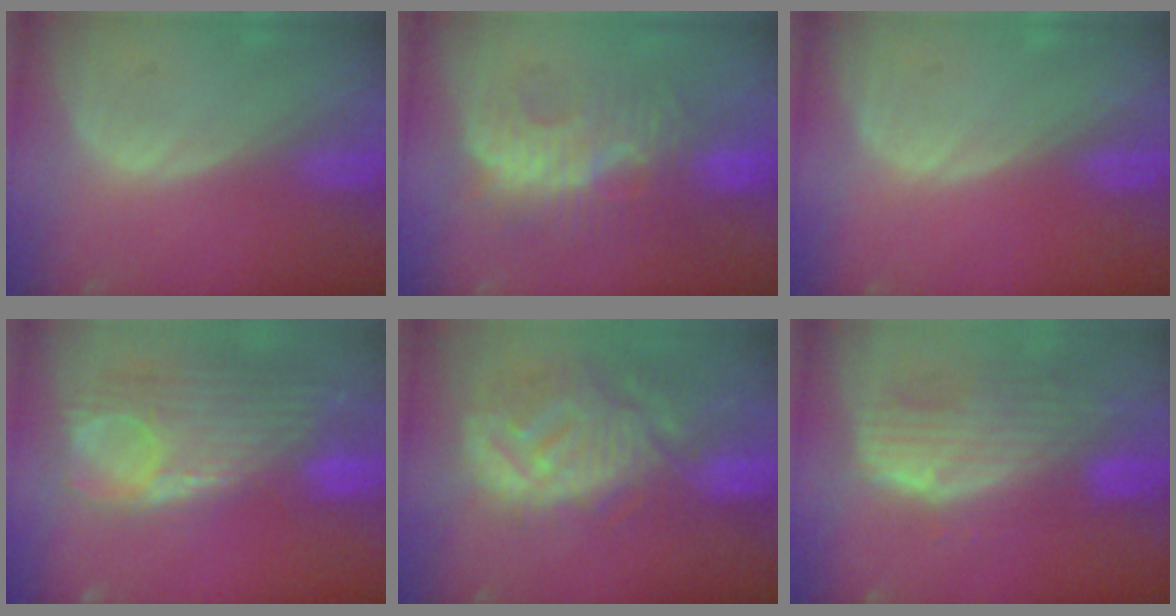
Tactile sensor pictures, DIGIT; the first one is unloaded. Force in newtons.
{"total": 9.0, "press": 8.9, "slide": 1.7}
{"total": 0.0}
{"total": 12.7, "press": 10.6, "slide": 6.9}
{"total": 12.3, "press": 11.0, "slide": 5.5}
{"total": 10.2, "press": 8.9, "slide": 5.1}